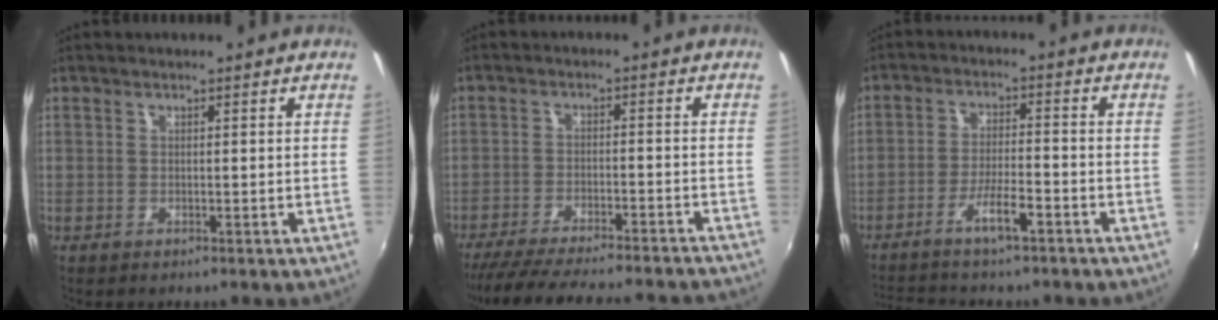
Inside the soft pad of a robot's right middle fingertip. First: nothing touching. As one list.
[{"total": 22.8, "force": [-20.2, 3.6, 9.9], "torque": [-0.186, -0.025, -0.285]}, {"total": 7.9, "force": [-6.2, 1.3, 4.9], "torque": [-0.106, 0.003, -0.105]}]